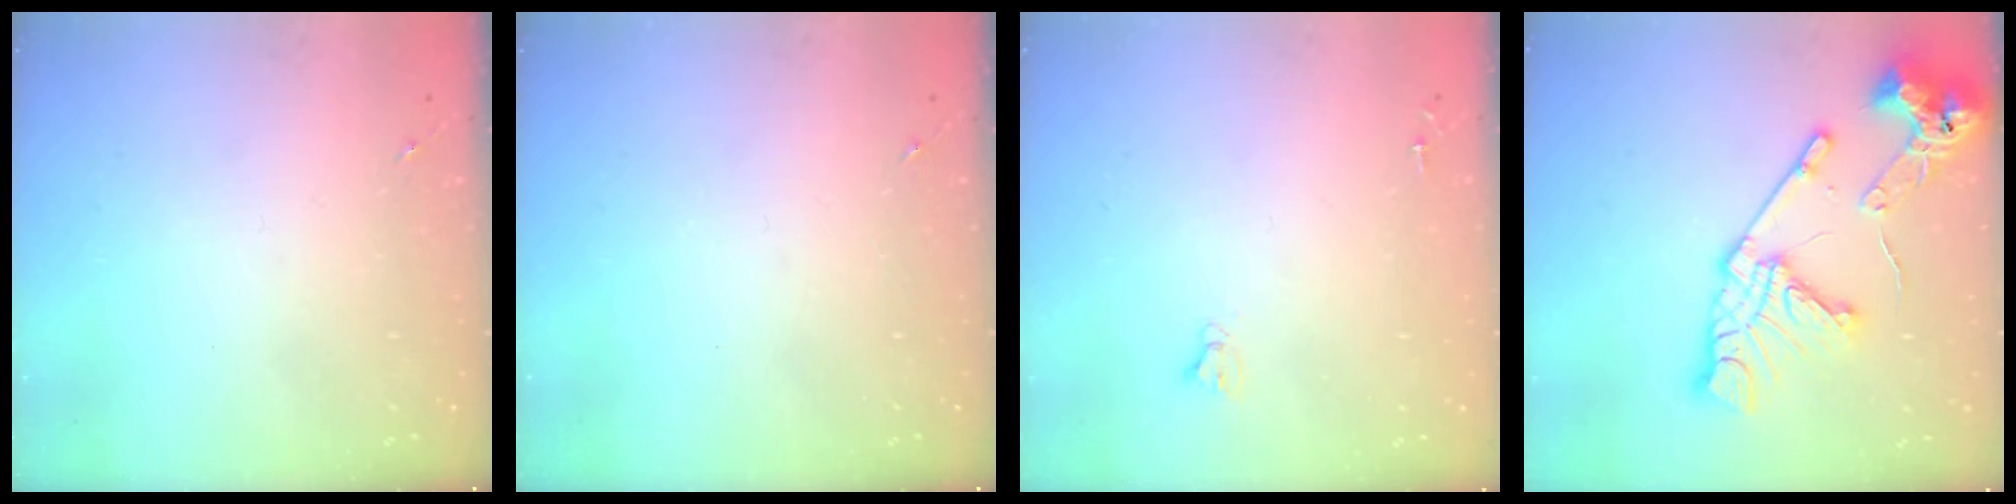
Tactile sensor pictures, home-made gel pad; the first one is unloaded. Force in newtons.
{"total": 0.0}
{"total": 2.5, "press": 2.5, "slide": 0.2}
{"total": 20.5, "press": 20.4, "slide": 2.3}